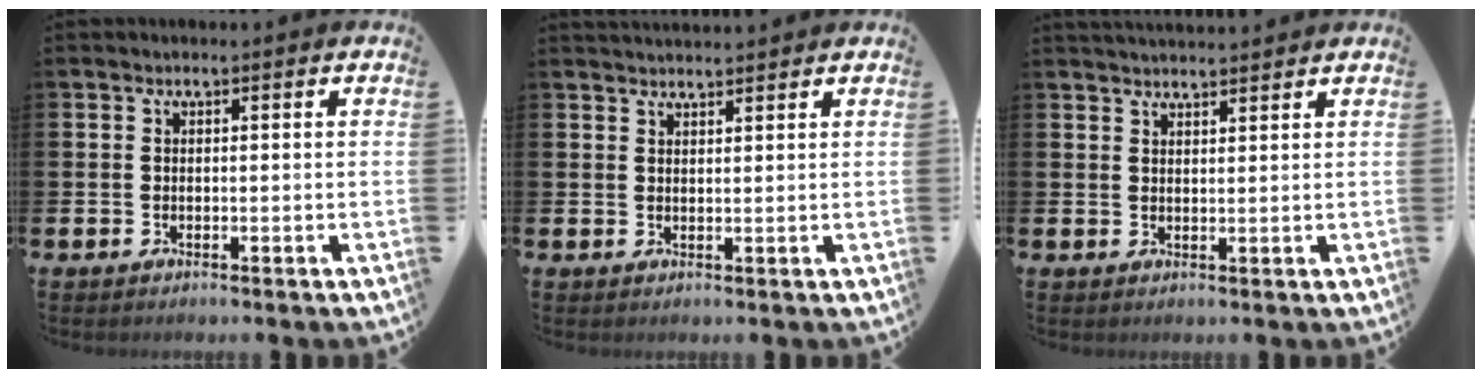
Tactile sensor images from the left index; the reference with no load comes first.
{"total": 2.2, "force": [2.2, 0.2, 0.1], "torque": [0.002, -0.010, 0.038]}
{"total": 2.4, "force": [2.4, 0.1, 0.1], "torque": [-0.007, -0.010, 0.045]}